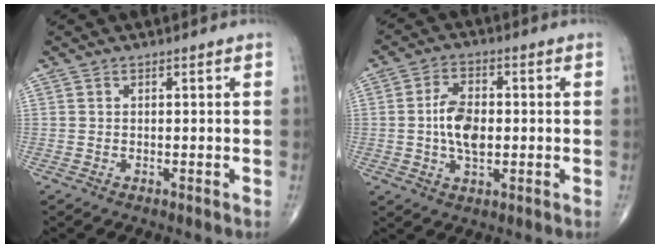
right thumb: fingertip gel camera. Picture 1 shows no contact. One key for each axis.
{"total": 7.8, "fx": -0.3, "fy": 4.3, "fz": 6.4, "tx": -0.112, "ty": 0.002, "tz": -0.008}